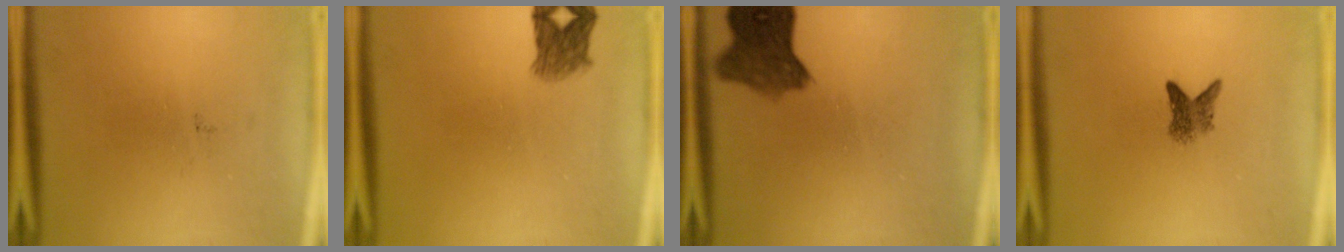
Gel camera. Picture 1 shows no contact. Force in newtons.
{"total": 3.3}
{"total": 7.3}
{"total": 2.6}